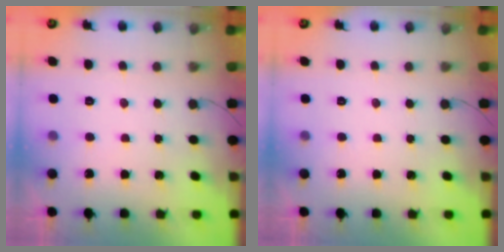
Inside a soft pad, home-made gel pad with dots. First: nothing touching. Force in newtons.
{"total": 0.0}